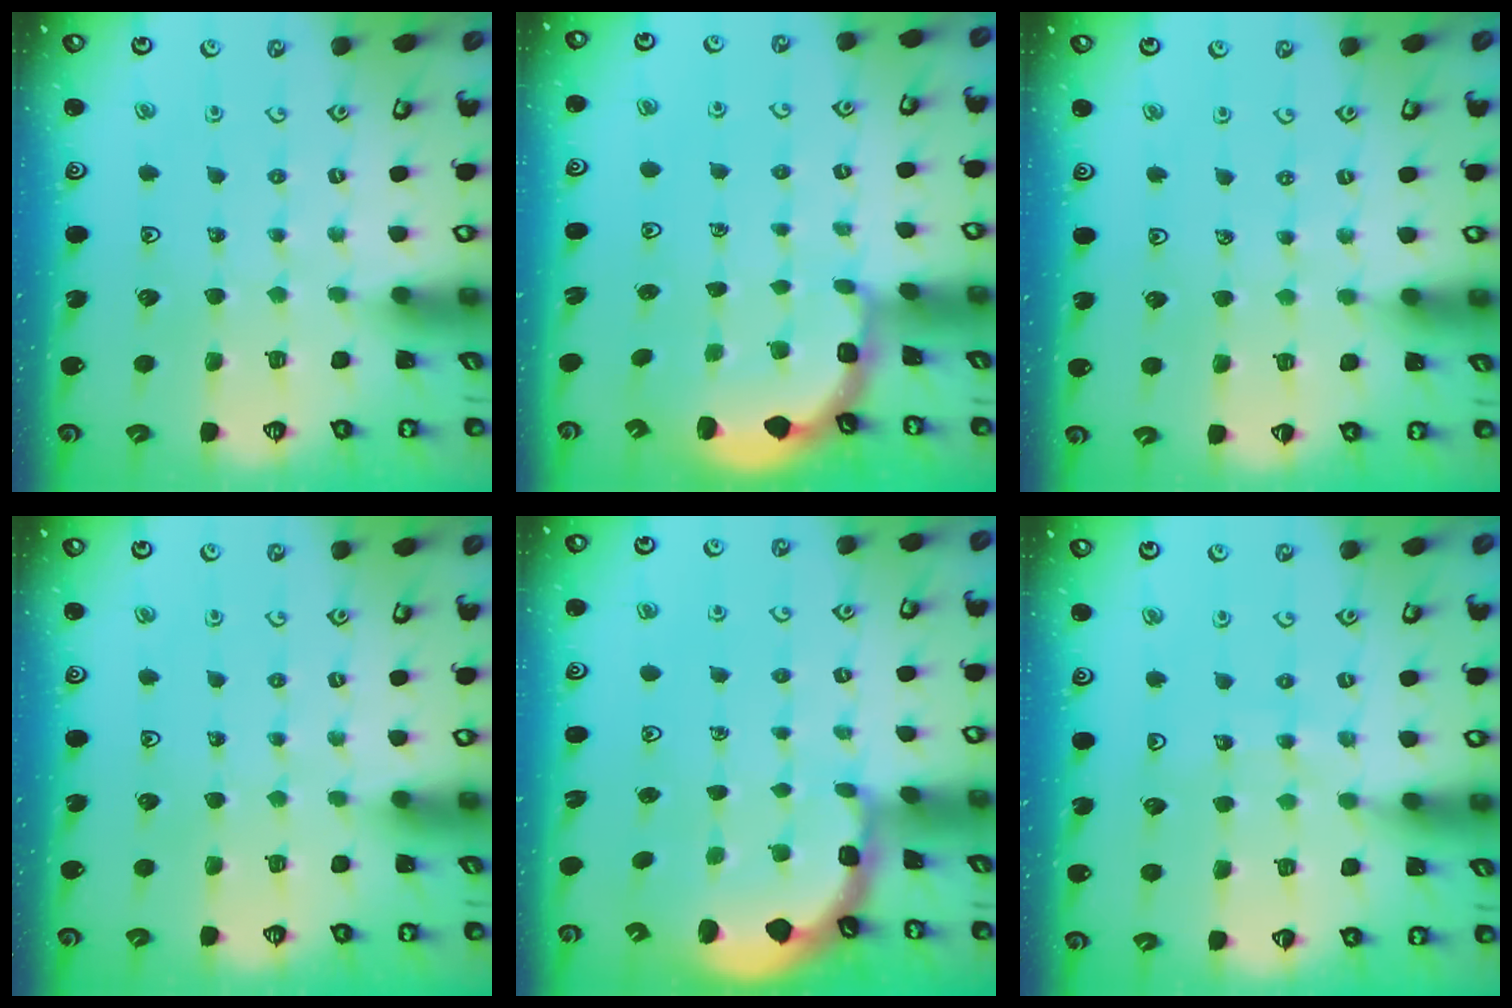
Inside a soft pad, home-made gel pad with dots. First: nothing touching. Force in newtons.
{"total": 2.5, "press": 1.9, "slide": 1.6}
{"total": 1.3, "press": 1.3, "slide": 0.2}
{"total": 0.0}
{"total": 1.8, "press": 1.8, "slide": 0.5}
{"total": 9.3, "press": 9.2, "slide": 1.1}